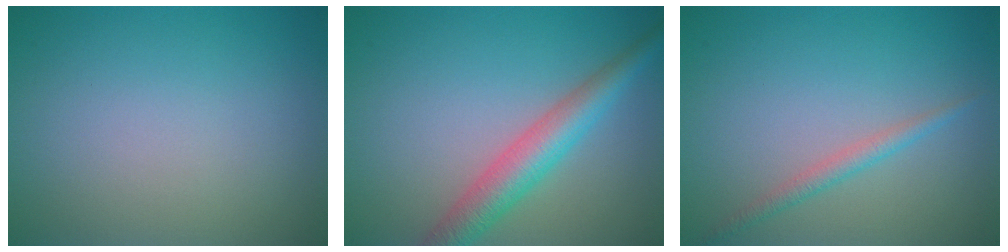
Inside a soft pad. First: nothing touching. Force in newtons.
{"total": 4.6, "press": 4.6, "slide": 0.1}
{"total": 1.5, "press": 1.5, "slide": 0.1}